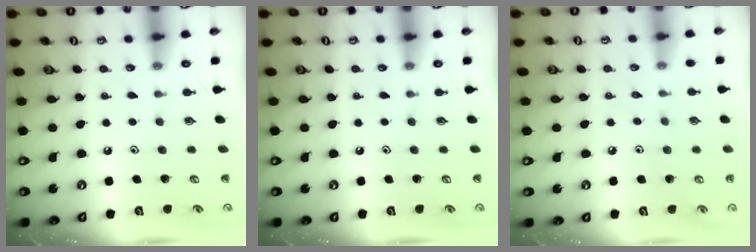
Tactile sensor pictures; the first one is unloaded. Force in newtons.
{"total": 0.0}
{"total": 4.1, "press": 4.0, "slide": 0.7}